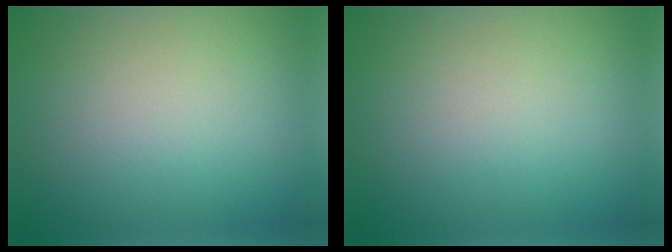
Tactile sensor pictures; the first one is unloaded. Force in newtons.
{"total": 0.0}